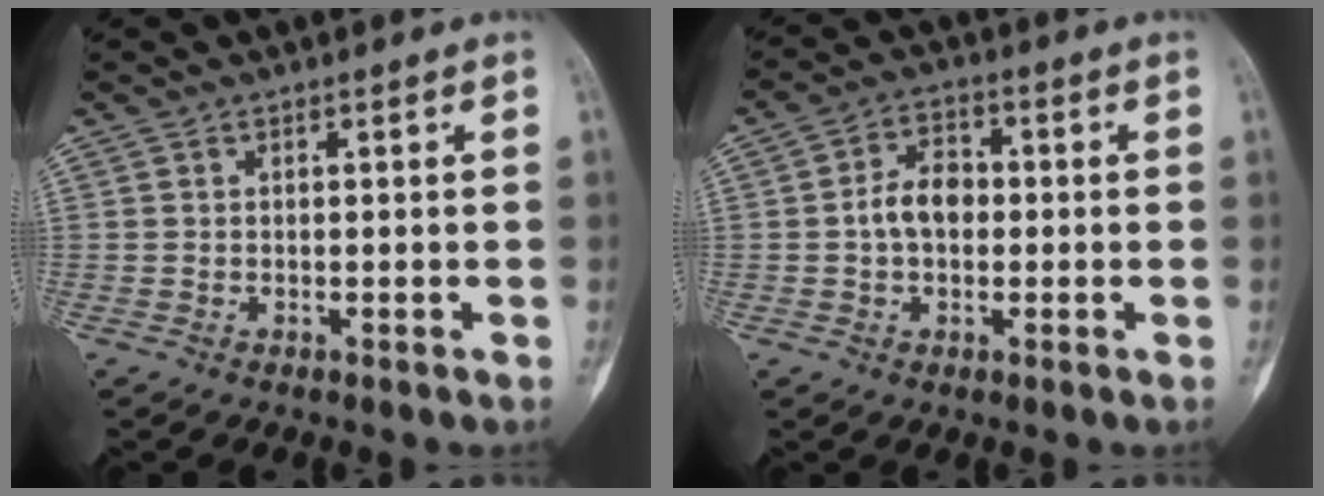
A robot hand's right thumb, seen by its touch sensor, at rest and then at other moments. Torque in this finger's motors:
{"motor_torque": [0.08, 0.08, 0.02, -0.01, 0.03]}